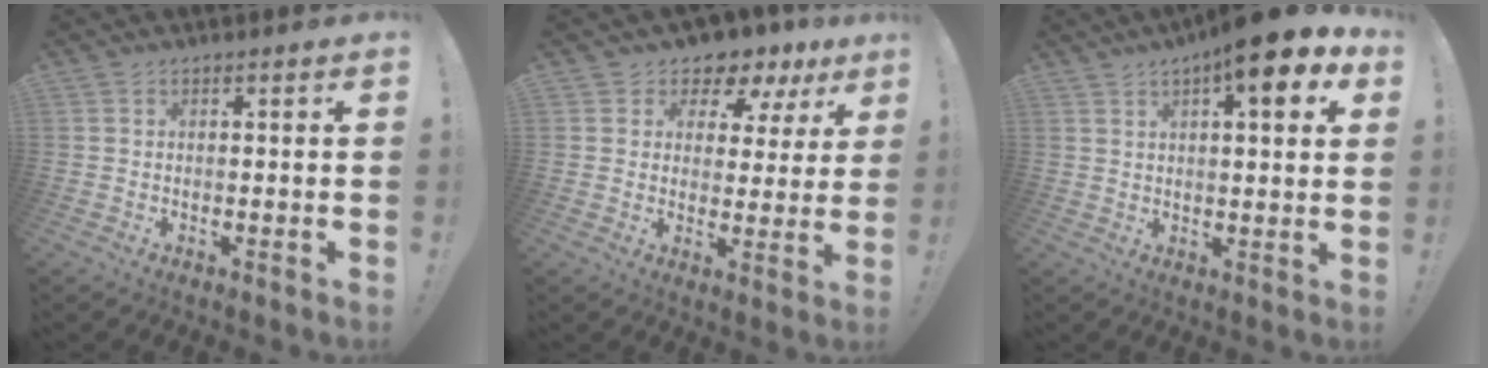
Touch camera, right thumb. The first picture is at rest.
{"total": 6.0, "force": [4.4, 3.8, 1.7], "torque": [-0.019, -0.044, 0.079]}
{"total": 11.5, "force": [6.0, 2.3, 9.5], "torque": [-0.127, -0.031, 0.091]}